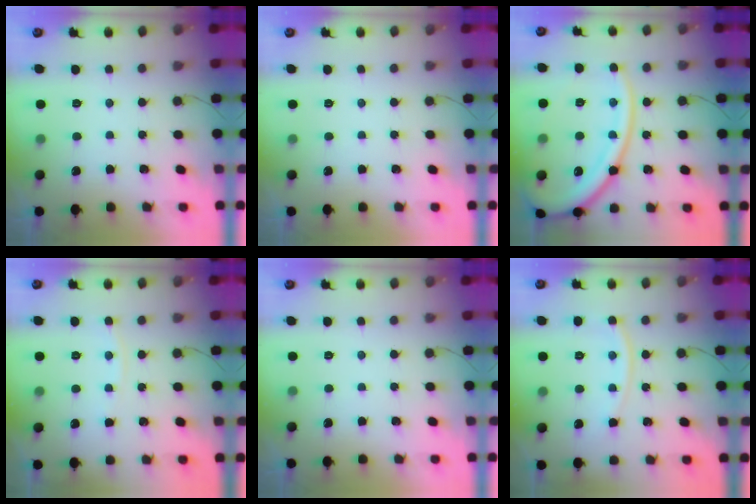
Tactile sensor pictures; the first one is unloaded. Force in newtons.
{"total": 0.0}
{"total": 18.9, "press": 18.8, "slide": 1.9}
{"total": 3.6, "press": 3.6, "slide": 0.5}
{"total": 0.0}
{"total": 9.2, "press": 9.1, "slide": 1.1}